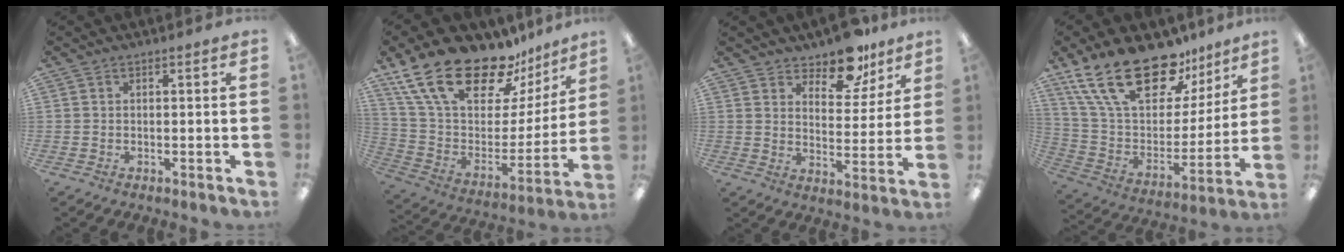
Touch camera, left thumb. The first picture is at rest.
{"total": 25.1, "force": [18.3, 10.8, 13.4], "torque": [-0.234, -0.123, 0.329]}
{"total": 11.1, "force": [9.2, 5.0, 3.6], "torque": [-0.045, -0.068, 0.167]}
{"total": 24.6, "force": [16.7, 11.8, 13.7], "torque": [-0.252, -0.105, 0.300]}